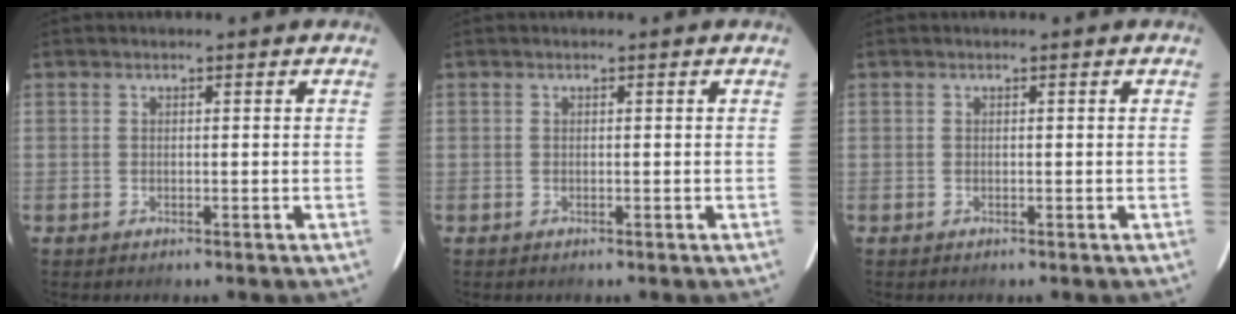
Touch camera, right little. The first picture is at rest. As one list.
[{"total": 0.0}, {"total": 0.0}]